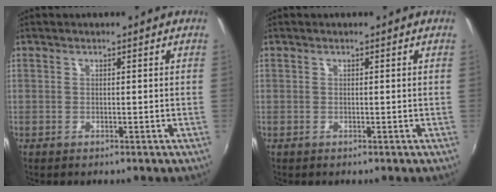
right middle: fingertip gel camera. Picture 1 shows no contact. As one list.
[{"total": 0.0}]